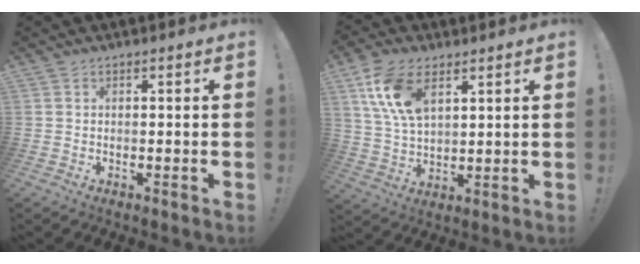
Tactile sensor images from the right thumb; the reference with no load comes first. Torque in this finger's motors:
{"motor_torque": [-0.48, 1.54, 1.14, 0.57, 0.46]}